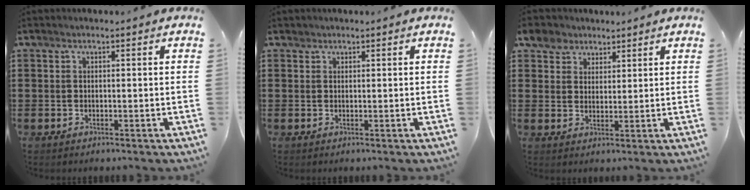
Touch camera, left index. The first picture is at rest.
{"total": 0.7, "force": [0.6, 0.4, 0.0], "torque": [-0.002, 0.001, 0.012]}
{"total": 4.4, "force": [3.3, 3.0, 0.3], "torque": [-0.020, 0.004, 0.059]}